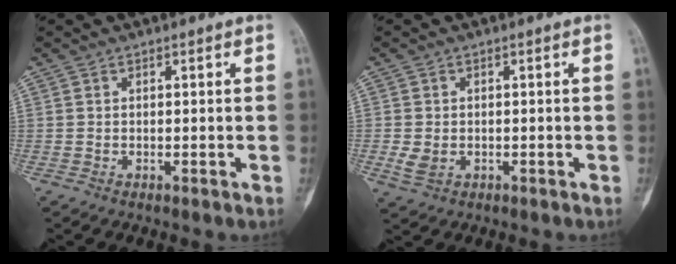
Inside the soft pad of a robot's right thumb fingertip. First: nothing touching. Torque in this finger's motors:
{"motor_torque": [-0.26, 0.40, 0.13, 0.02, 0.03]}